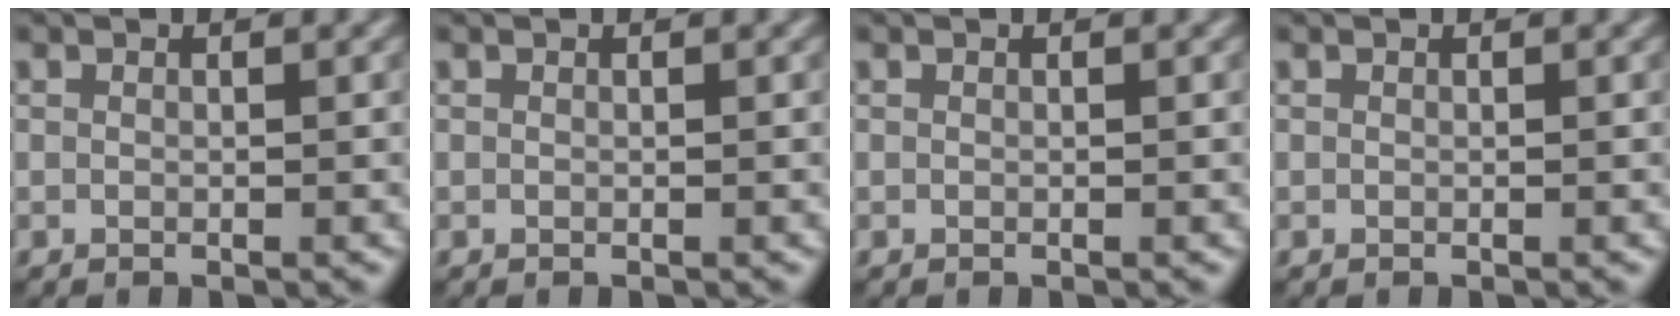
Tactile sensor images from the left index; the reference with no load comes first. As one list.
[{"total": 0.0}, {"total": 0.0}, {"total": 0.0}]